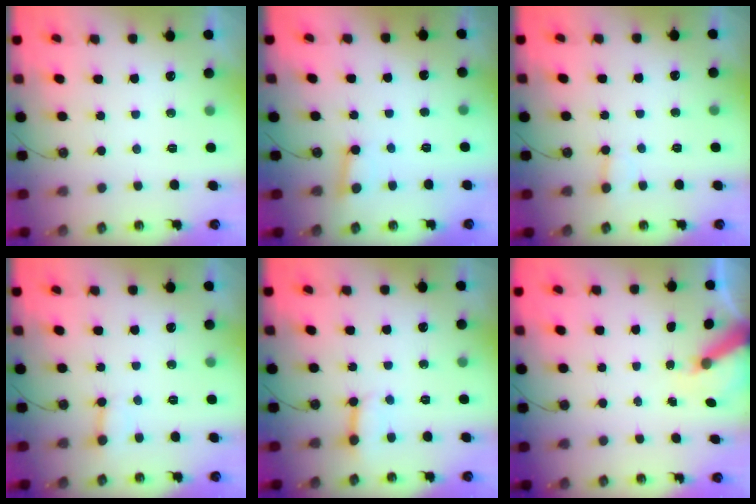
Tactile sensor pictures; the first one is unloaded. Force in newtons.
{"total": 2.6, "press": 2.5, "slide": 0.7}
{"total": 2.5, "press": 2.4, "slide": 0.5}
{"total": 2.6, "press": 2.6, "slide": 0.1}
{"total": 3.0, "press": 2.9, "slide": 0.6}
{"total": 5.2, "press": 5.2, "slide": 0.6}